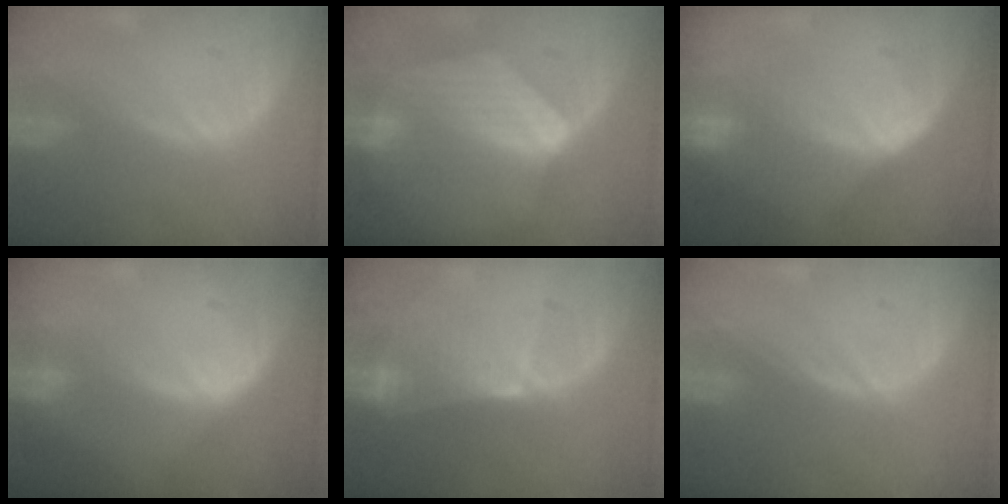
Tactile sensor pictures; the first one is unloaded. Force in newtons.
{"total": 7.9, "press": 7.6, "slide": 2.2}
{"total": 7.1, "press": 6.9, "slide": 1.6}
{"total": 2.4, "press": 2.4, "slide": 0.2}
{"total": 6.4, "press": 5.7, "slide": 2.8}
{"total": 0.0}